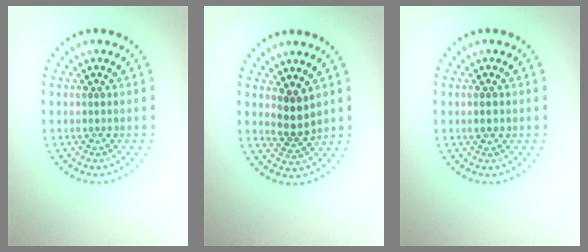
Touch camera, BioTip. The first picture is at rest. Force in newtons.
{"total": 2.3, "press": 1.8, "slide": 1.3}
{"total": 1.1, "press": 1.1, "slide": 0.2}